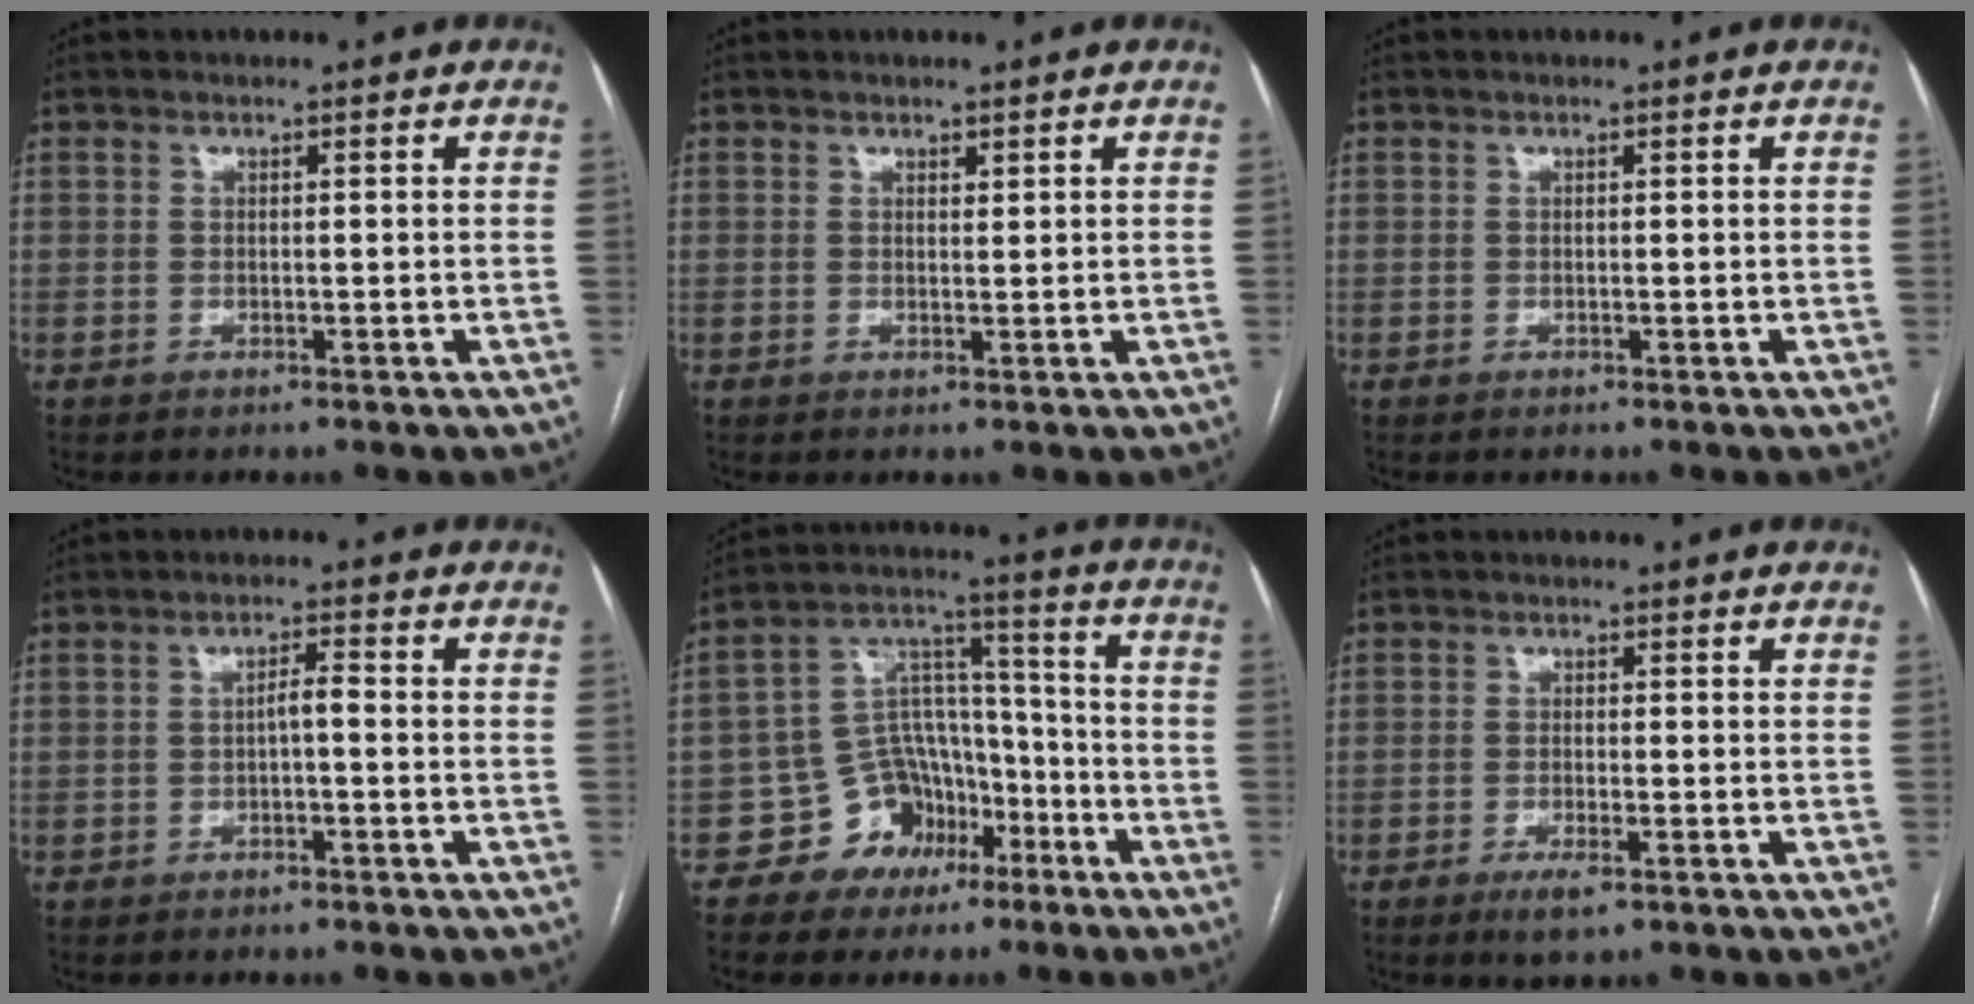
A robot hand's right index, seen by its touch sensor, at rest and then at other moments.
{"total": 0.7, "force": [0.5, 0.2, 0.4], "torque": [-0.007, -0.005, 0.008]}
{"total": 0.0}
{"total": 2.2, "force": [-0.5, 0.4, 2.1], "torque": [-0.033, 0.006, -0.009]}
{"total": 10.8, "force": [-5.6, 8.3, 3.9], "torque": [-0.068, 0.045, -0.088]}
{"total": 3.6, "force": [-2.0, 0.8, 2.8], "torque": [-0.052, -0.005, -0.032]}